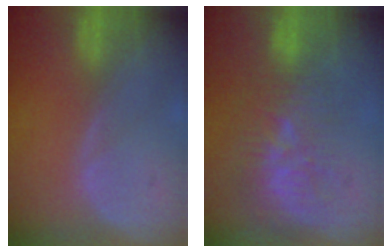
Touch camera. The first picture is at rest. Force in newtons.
{"total": 9.8, "press": 8.6, "slide": 4.7}